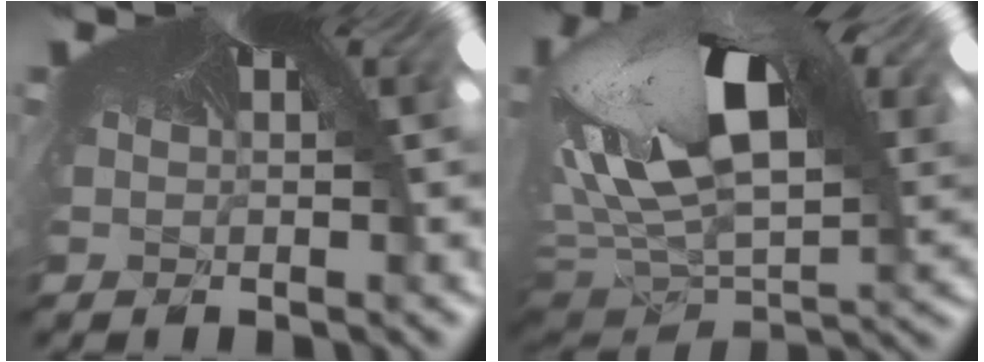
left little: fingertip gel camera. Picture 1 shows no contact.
{"total": 4.3, "force": [-2.5, 2.6, 2.4], "torque": [-0.101, -0.050, -0.028]}